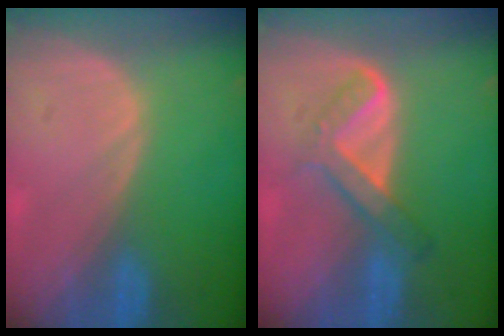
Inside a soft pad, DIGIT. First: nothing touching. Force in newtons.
{"total": 5.4, "press": 5.1, "slide": 1.6}